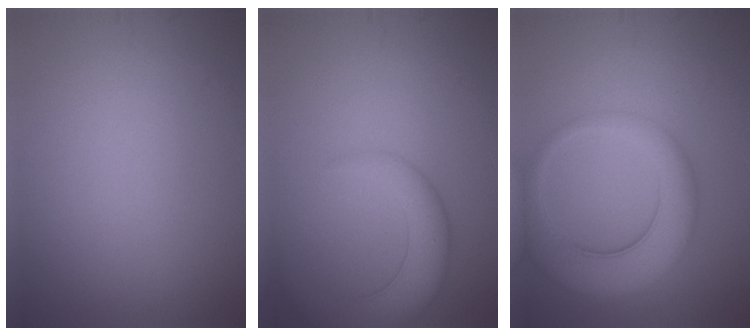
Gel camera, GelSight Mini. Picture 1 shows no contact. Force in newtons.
{"total": 5.3, "press": 5.3, "slide": 0.3}
{"total": 6.7, "press": 6.6, "slide": 0.4}